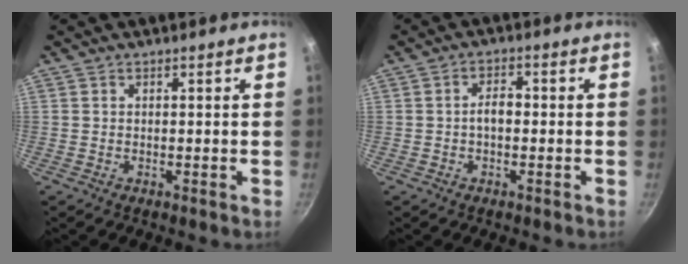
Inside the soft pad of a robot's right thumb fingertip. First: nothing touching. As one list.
[{"total": 3.3, "force": [-0.4, 2.0, 2.6], "torque": [-0.034, 0.014, -0.009]}]